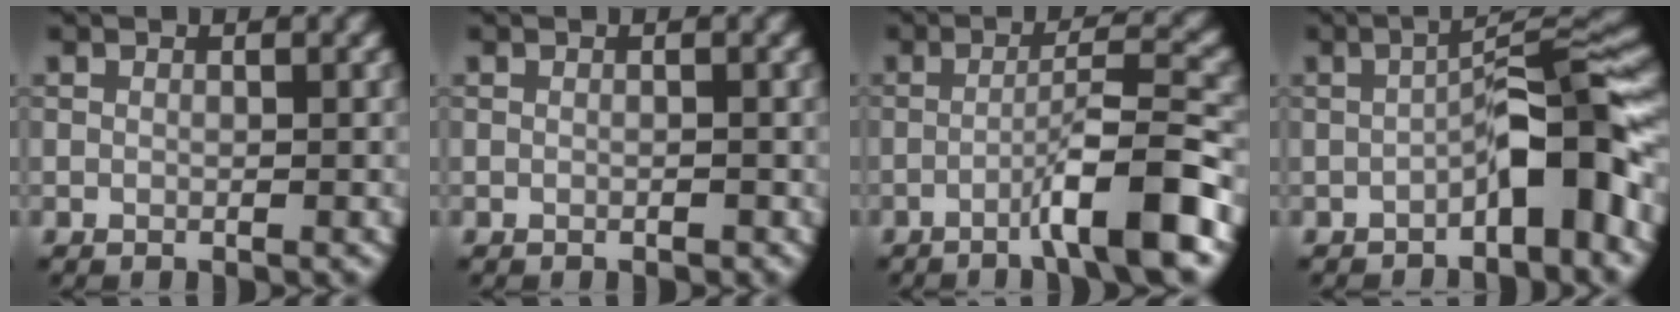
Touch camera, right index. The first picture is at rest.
{"total": 0.0}
{"total": 6.5, "force": [-3.1, 0.6, 5.7], "torque": [-0.081, 0.017, -0.063]}
{"total": 5.8, "force": [-2.3, 1.2, 5.2], "torque": [-0.077, 0.026, -0.042]}